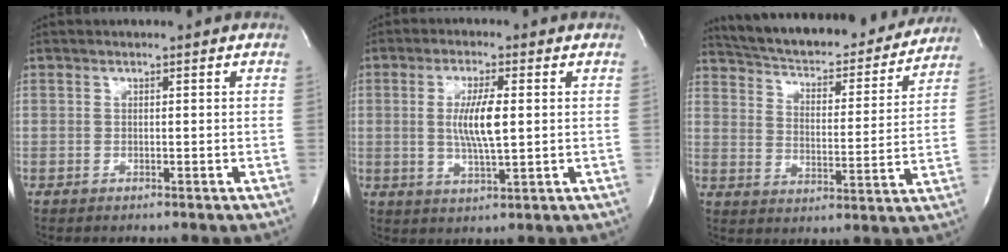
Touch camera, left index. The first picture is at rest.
{"total": 6.6, "force": [0.4, 0.9, 6.5], "torque": [-0.129, -0.009, 0.008]}
{"total": 23.5, "force": [21.4, 5.5, 8.0], "torque": [-0.134, -0.017, 0.290]}